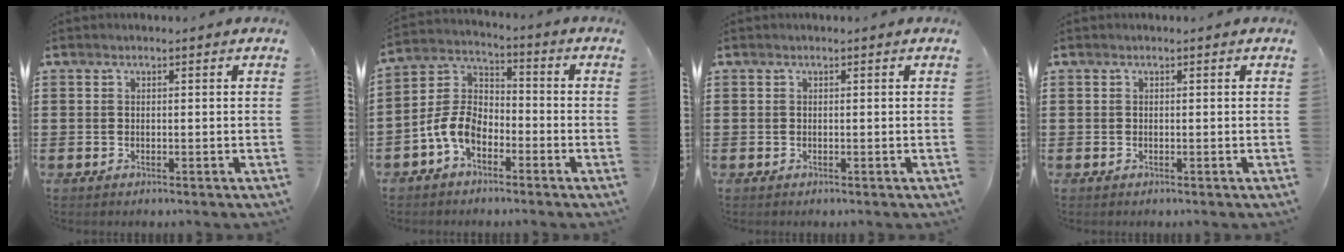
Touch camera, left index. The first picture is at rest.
{"total": 7.1, "force": [-4.0, 4.2, 4.2], "torque": [-0.119, 0.001, -0.087]}
{"total": 0.0}
{"total": 0.0}